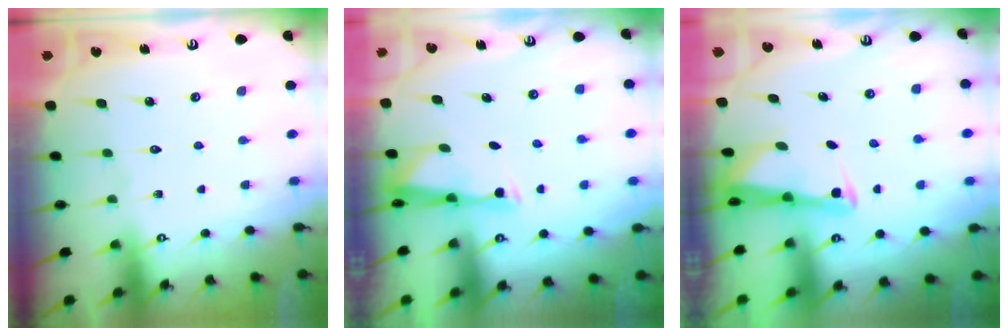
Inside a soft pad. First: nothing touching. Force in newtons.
{"total": 3.0, "press": 2.9, "slide": 0.6}
{"total": 2.5, "press": 2.5, "slide": 0.3}